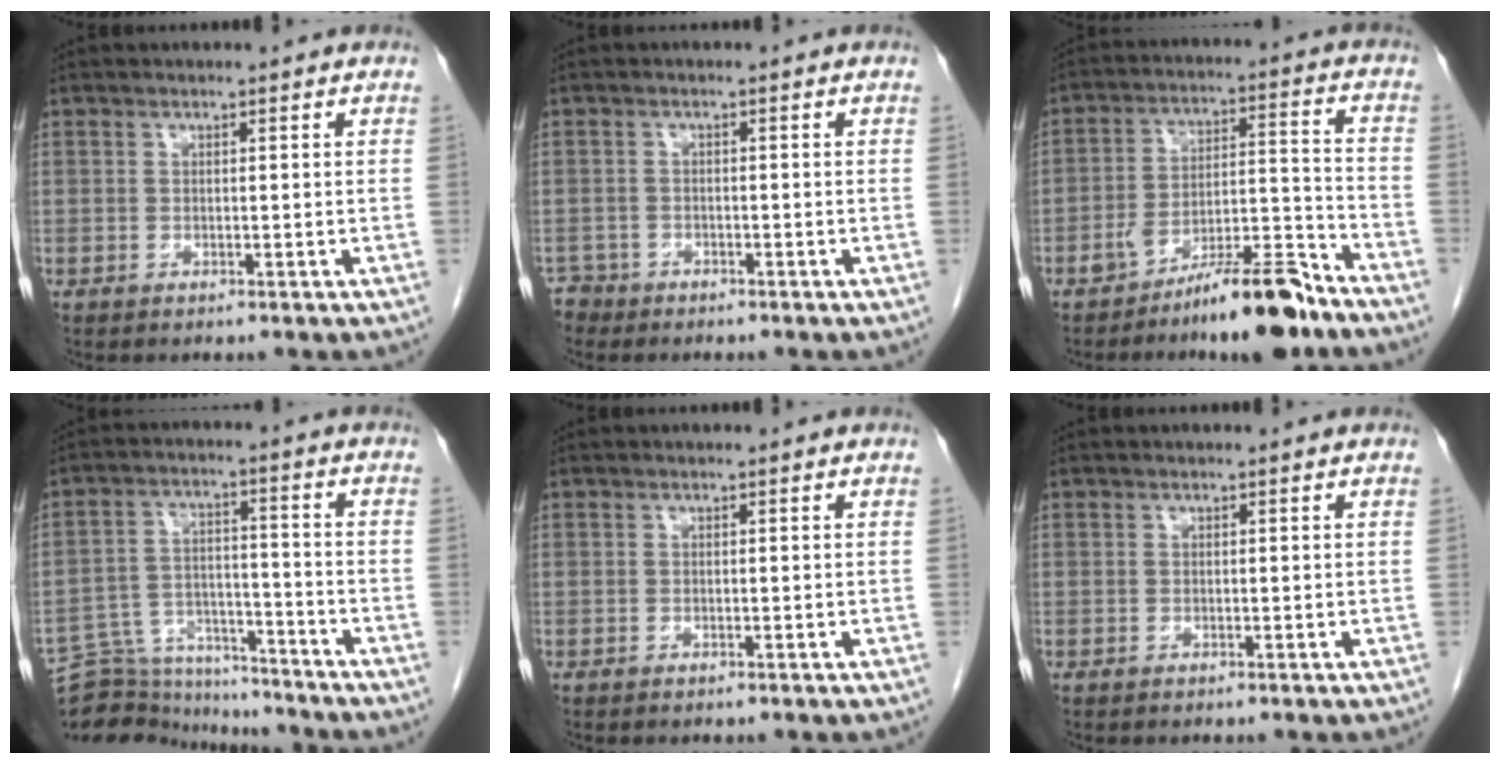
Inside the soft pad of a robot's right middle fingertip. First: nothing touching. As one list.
[{"total": 2.3, "force": [-1.9, 1.0, -0.7], "torque": [0.012, 0.002, -0.036]}, {"total": 12.2, "force": [-9.3, 1.9, 7.7], "torque": [-0.118, 0.021, -0.153]}, {"total": 12.8, "force": [-12.5, 2.3, 1.6], "torque": [-0.026, 0.029, -0.200]}, {"total": 0.0}, {"total": 0.0}]